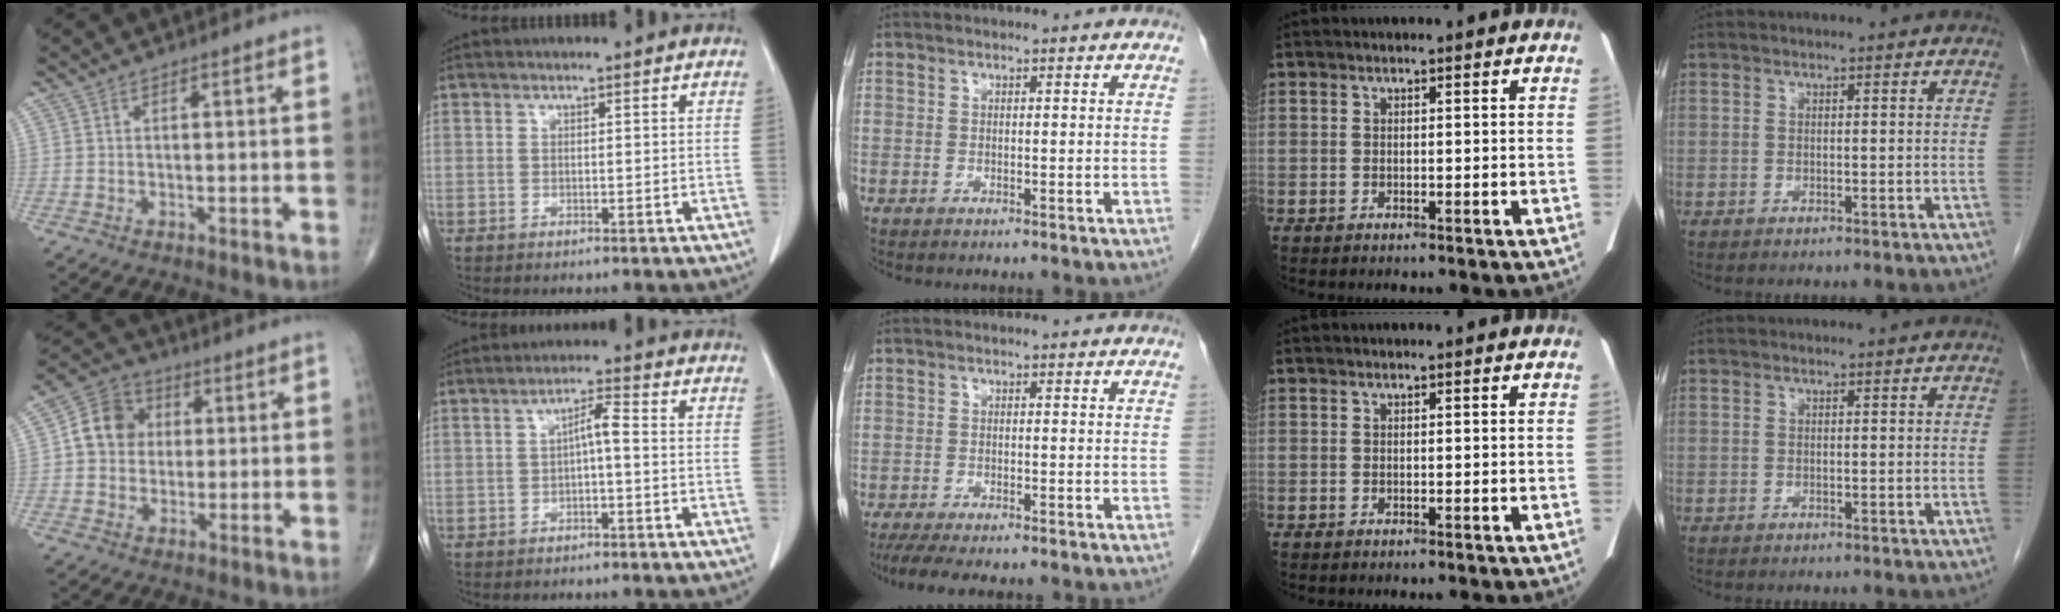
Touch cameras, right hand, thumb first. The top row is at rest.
{"thumb": {"total": 9.5, "force": [1.2, 8.2, 4.6], "torque": [-0.058, 0.014, 0.008]}, "index": {"total": 3.3, "force": [-0.4, 0.5, 3.2], "torque": [-0.056, 0.013, -0.005]}, "middle": {"total": 7.6, "force": [-6.2, 1.6, 4.1], "torque": [-0.060, -0.012, -0.097]}}